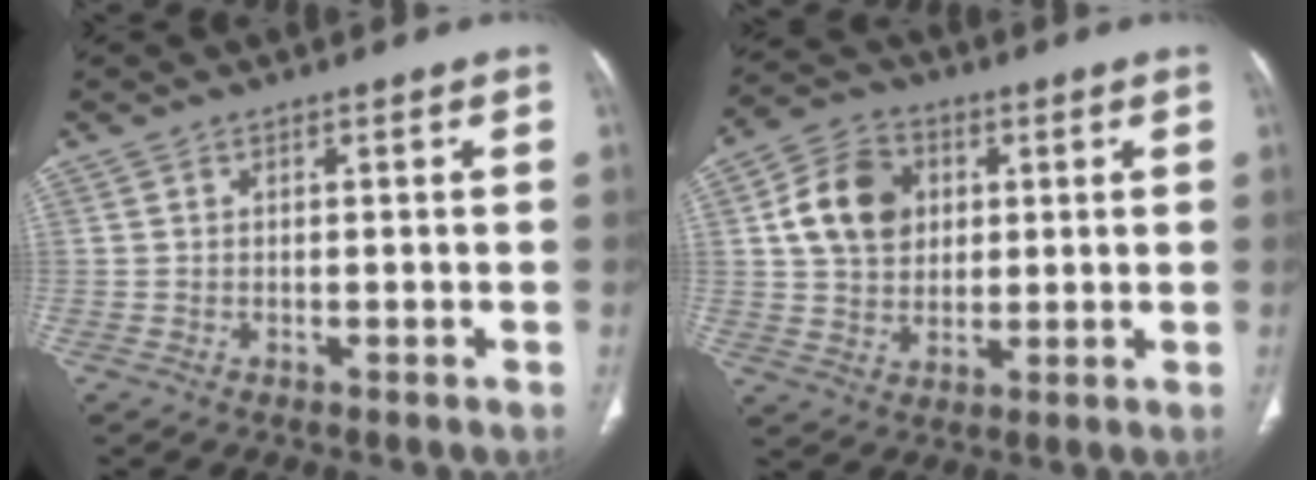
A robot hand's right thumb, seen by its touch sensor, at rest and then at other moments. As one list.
[{"total": 11.8, "force": [2.7, 9.3, 6.7], "torque": [-0.097, 0.003, 0.047]}]